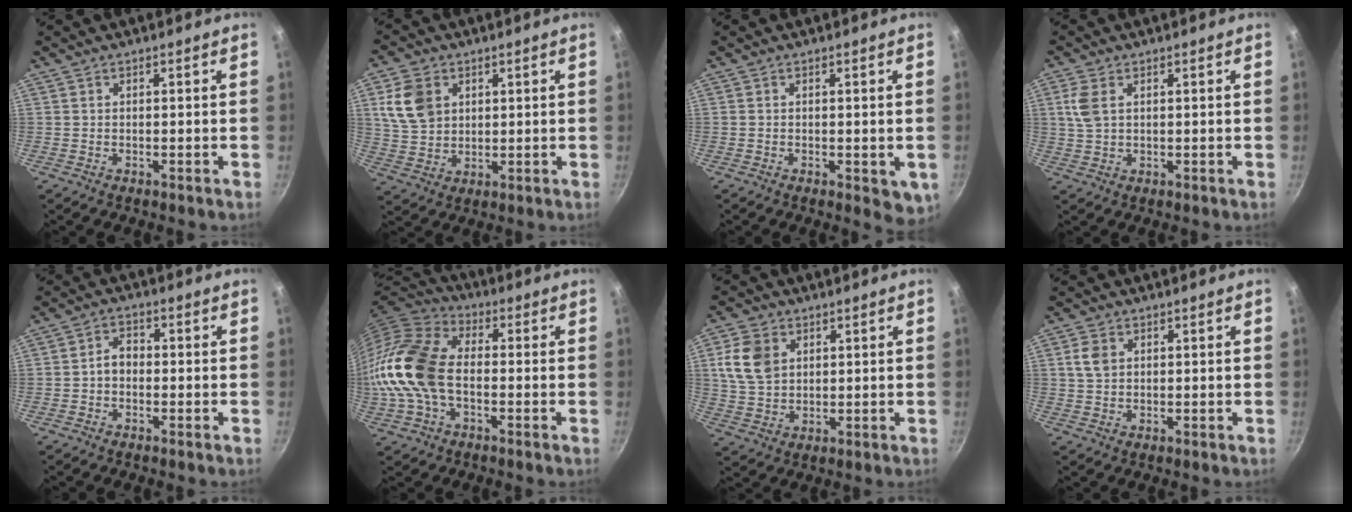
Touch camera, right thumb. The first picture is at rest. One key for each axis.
{"total": 9.2, "fx": 3.1, "fy": 7.0, "fz": 5.2, "tx": -0.083, "ty": -0.005, "tz": 0.065}
{"total": 4.3, "fx": -0.6, "fy": 2.2, "fz": 3.7, "tx": -0.042, "ty": -0.010, "tz": -0.006}
{"total": 4.8, "fx": 1.5, "fy": 2.9, "fz": 3.5, "tx": -0.076, "ty": 0.002, "tz": 0.032}
{"total": 3.5, "fx": -0.8, "fy": 2.6, "fz": 2.2, "tx": -0.025, "ty": 0.018, "tz": -0.021}
{"total": 17.0, "fx": -1.9, "fy": 10.8, "fz": 13.0, "tx": -0.247, "ty": 0.033, "tz": -0.053}
{"total": 9.2, "fx": 2.8, "fy": 6.8, "fz": 5.5, "tx": -0.092, "ty": -0.003, "tz": 0.056}
{"total": 3.7, "fx": 1.1, "fy": 2.7, "fz": 2.3, "tx": -0.038, "ty": 0.002, "tz": 0.019}